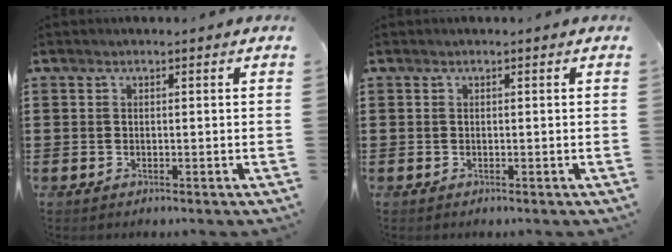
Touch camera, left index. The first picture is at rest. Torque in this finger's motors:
{"motor_torque": [0.00, 0.00, 0.00, 0.00]}